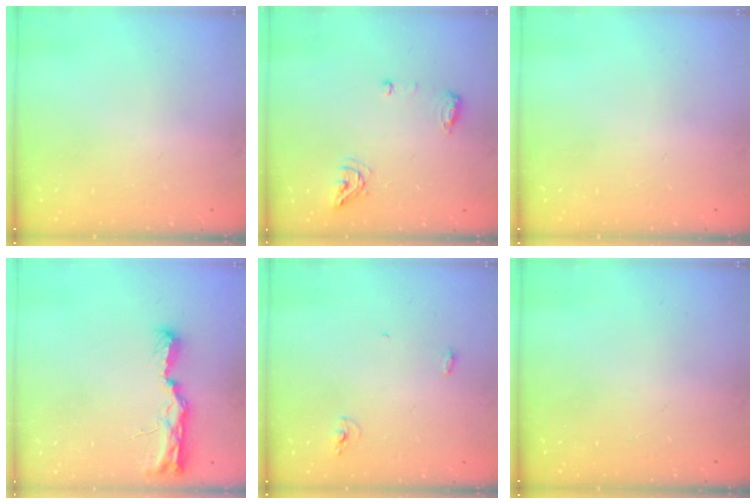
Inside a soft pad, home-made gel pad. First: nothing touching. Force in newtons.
{"total": 7.4, "press": 7.4, "slide": 1.0}
{"total": 0.0}
{"total": 8.8, "press": 8.8, "slide": 1.0}
{"total": 7.7, "press": 4.3, "slide": 6.3}
{"total": 0.0}